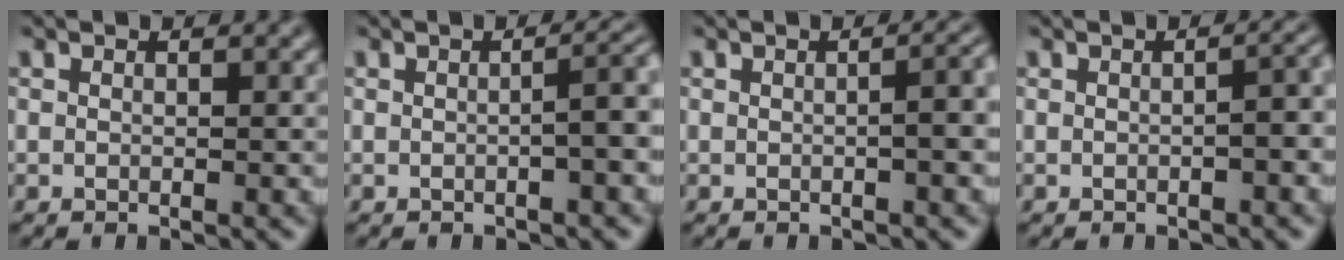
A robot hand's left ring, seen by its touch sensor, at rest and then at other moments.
{"total": 3.1, "force": [-0.2, 1.0, 3.0], "torque": [-0.025, 0.017, -0.006]}
{"total": 2.8, "force": [-0.1, 1.1, 2.6], "torque": [-0.014, 0.010, 0.000]}
{"total": 2.3, "force": [-0.4, 0.8, 2.1], "torque": [-0.018, 0.009, -0.001]}